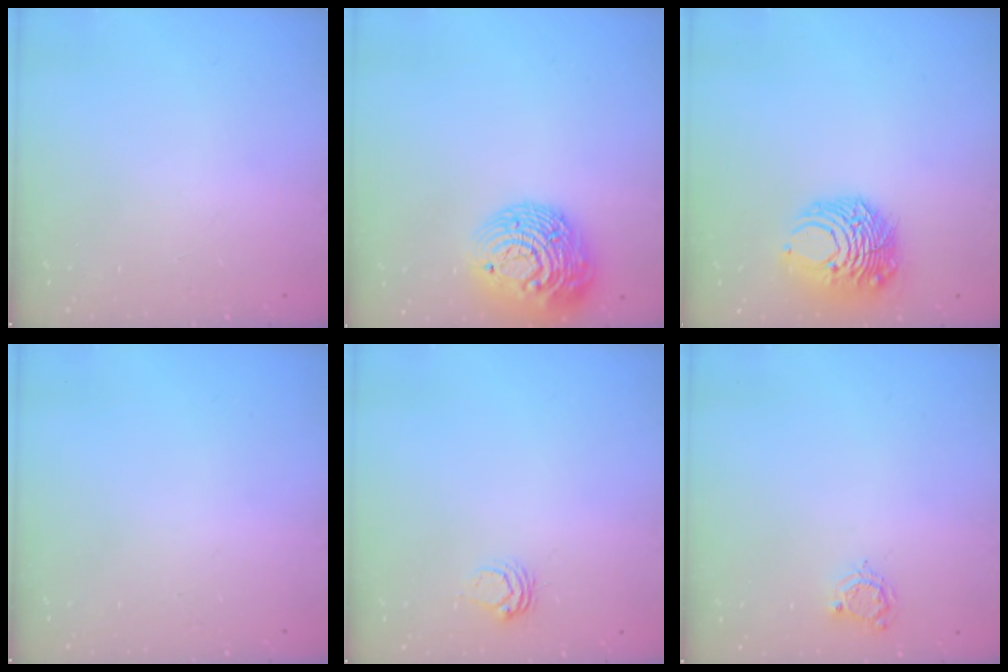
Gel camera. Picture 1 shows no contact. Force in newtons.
{"total": 16.8, "press": 16.7, "slide": 1.3}
{"total": 10.4, "press": 10.4, "slide": 0.6}
{"total": 0.0}
{"total": 4.7, "press": 4.7, "slide": 0.4}
{"total": 5.1, "press": 5.1, "slide": 0.2}